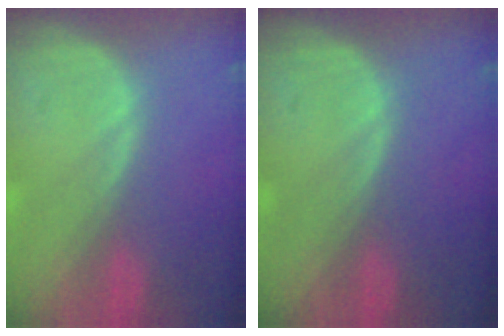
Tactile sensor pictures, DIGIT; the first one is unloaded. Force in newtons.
{"total": 0.0}